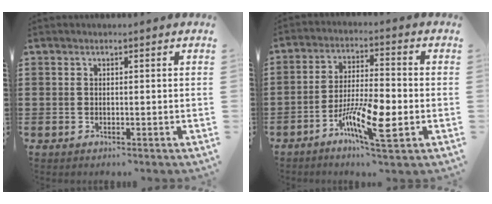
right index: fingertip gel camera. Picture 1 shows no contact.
{"total": 9.9, "force": [-3.9, 2.2, 8.8], "torque": [-0.175, -0.004, -0.073]}